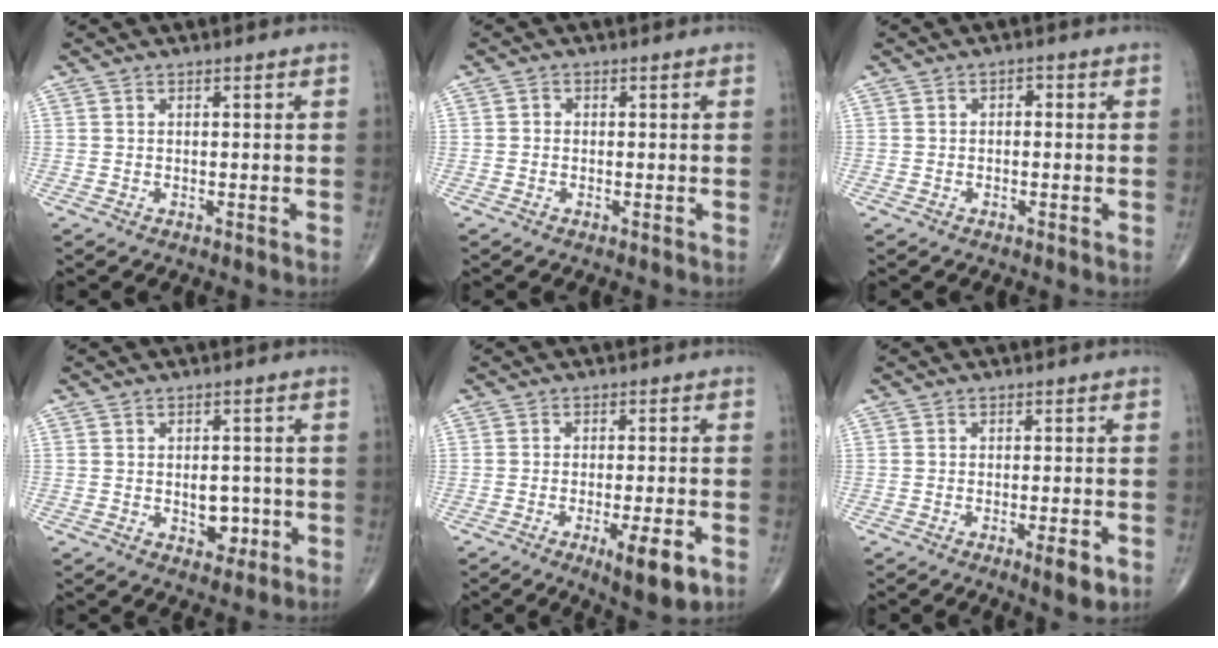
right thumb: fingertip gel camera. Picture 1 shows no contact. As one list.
[{"total": 0.9, "force": [-0.2, 0.8, 0.4], "torque": [0.000, 0.003, -0.007]}, {"total": 1.5, "force": [0.0, 0.9, 1.1], "torque": [-0.008, 0.006, -0.005]}, {"total": 4.7, "force": [-1.0, 3.2, 3.3], "torque": [-0.018, 0.002, -0.008]}, {"total": 8.3, "force": [-3.7, 1.9, 7.2], "torque": [-0.109, -0.003, -0.049]}, {"total": 4.4, "force": [-2.0, 1.0, 3.8], "torque": [-0.055, -0.003, -0.028]}]